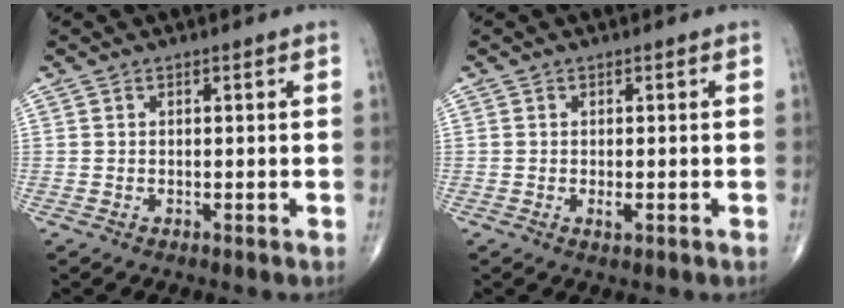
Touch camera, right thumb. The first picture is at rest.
{"total": 1.3, "force": [-0.3, 0.5, 1.2], "torque": [-0.020, -0.003, -0.005]}